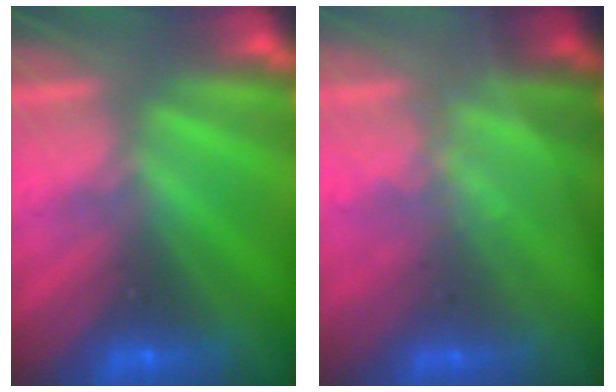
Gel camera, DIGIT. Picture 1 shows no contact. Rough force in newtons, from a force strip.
{"total": 1.4}